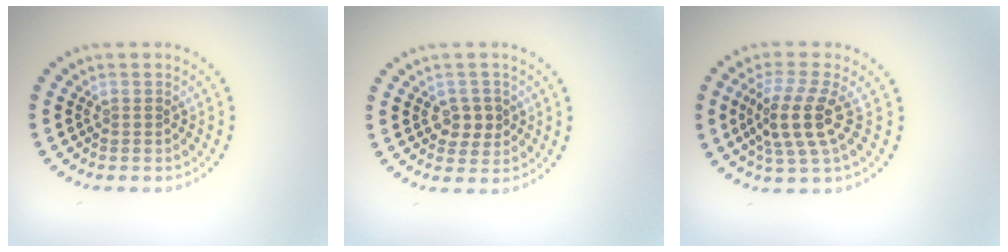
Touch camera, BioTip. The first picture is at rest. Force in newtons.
{"total": 2.2, "press": 2.2, "slide": 0.5}
{"total": 4.0, "press": 3.5, "slide": 2.1}